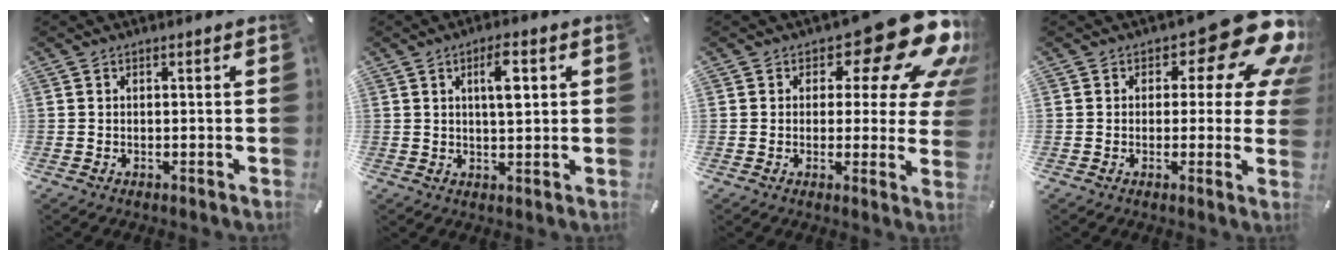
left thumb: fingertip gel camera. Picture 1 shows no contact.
{"total": 6.3, "force": [1.8, 1.9, 5.7], "torque": [-0.093, -0.004, 0.023]}
{"total": 18.8, "force": [10.1, 8.3, 13.6], "torque": [-0.164, -0.066, 0.161]}
{"total": 16.2, "force": [8.1, 7.3, 12.0], "torque": [-0.150, -0.058, 0.133]}